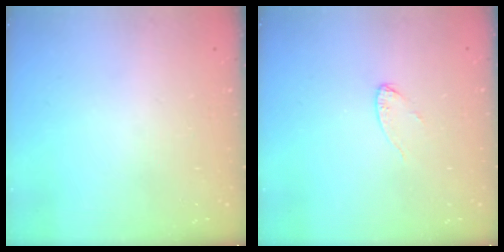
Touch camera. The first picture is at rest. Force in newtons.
{"total": 3.9, "press": 3.9, "slide": 0.3}